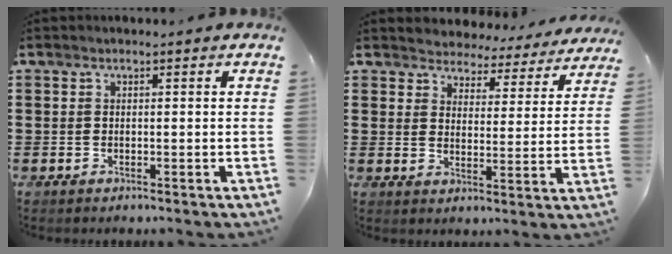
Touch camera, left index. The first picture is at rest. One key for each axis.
{"total": 4.4, "fx": 4.3, "fy": 0.6, "fz": -0.4, "tx": -0.019, "ty": -0.034, "tz": 0.074}